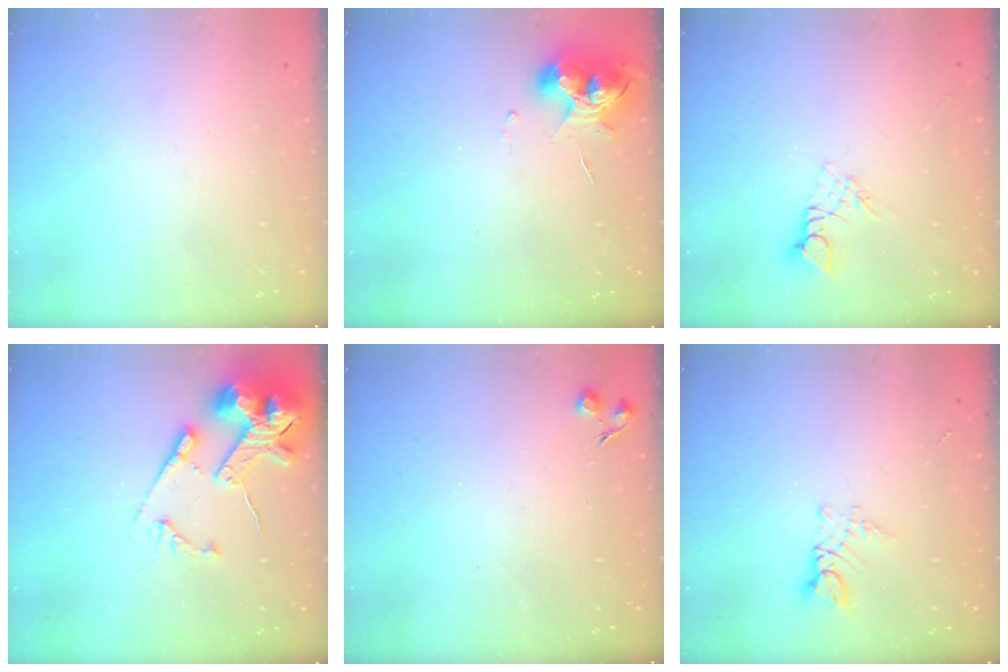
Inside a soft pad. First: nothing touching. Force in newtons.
{"total": 10.7, "press": 10.6, "slide": 1.4}
{"total": 3.9, "press": 3.9, "slide": 0.4}
{"total": 16.8, "press": 16.7, "slide": 2.2}
{"total": 4.9, "press": 4.9, "slide": 0.5}
{"total": 3.3, "press": 3.3, "slide": 0.2}